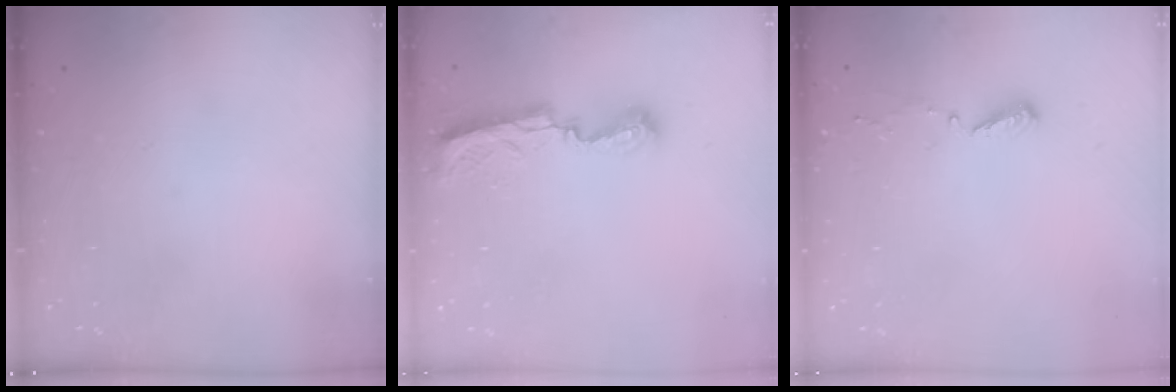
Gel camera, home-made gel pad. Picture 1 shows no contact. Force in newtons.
{"total": 8.3, "press": 8.2, "slide": 0.4}
{"total": 4.0, "press": 4.0, "slide": 0.4}